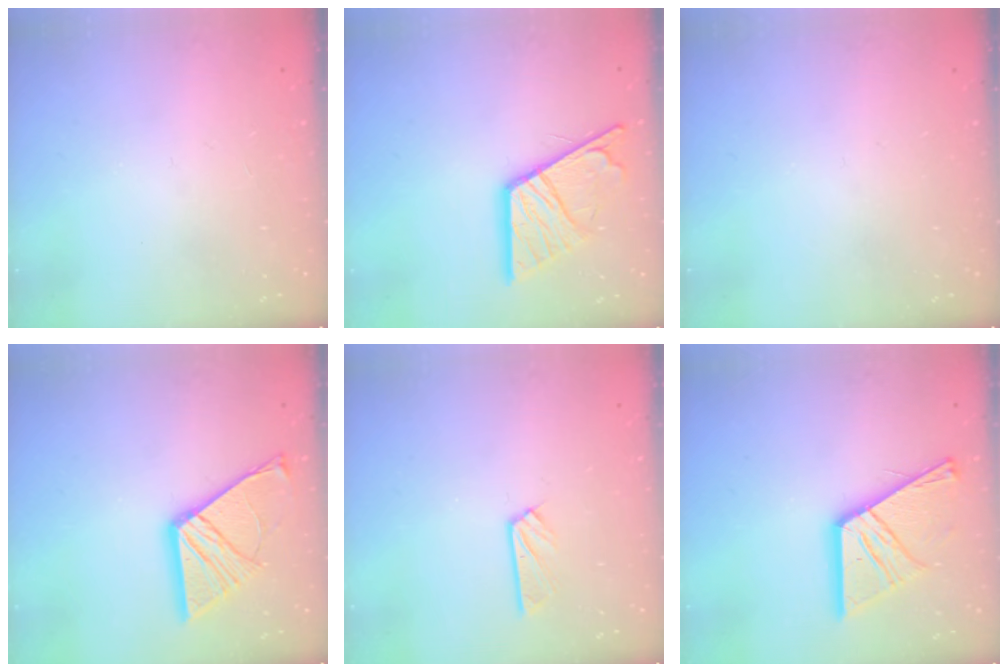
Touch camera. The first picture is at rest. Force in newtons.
{"total": 17.0, "press": 16.9, "slide": 1.9}
{"total": 0.0}
{"total": 14.5, "press": 14.5, "slide": 1.1}
{"total": 4.1, "press": 4.1, "slide": 0.4}
{"total": 17.3, "press": 17.2, "slide": 1.7}